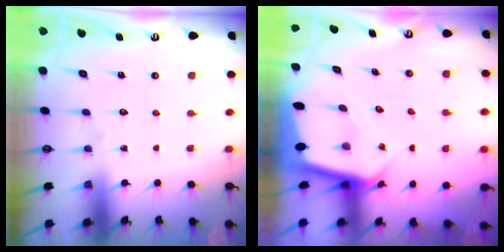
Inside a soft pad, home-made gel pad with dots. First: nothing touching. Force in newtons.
{"total": 3.3, "press": 3.3, "slide": 0.2}